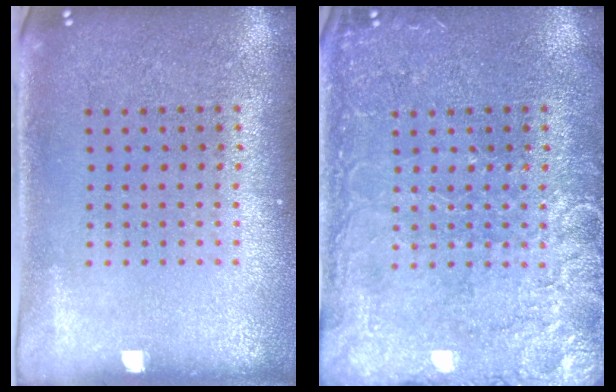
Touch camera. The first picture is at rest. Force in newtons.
{"total": 4.2, "press": 4.2, "slide": 0.5}